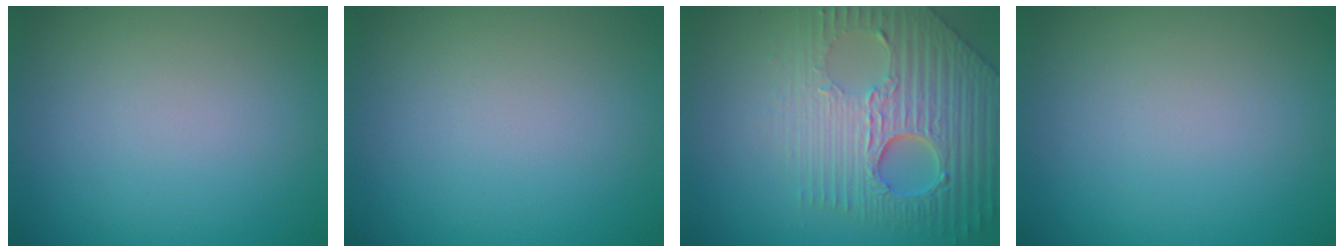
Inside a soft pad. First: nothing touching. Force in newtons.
{"total": 0.0}
{"total": 8.1, "press": 6.2, "slide": 5.3}
{"total": 0.0}